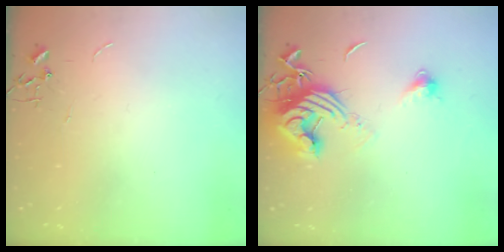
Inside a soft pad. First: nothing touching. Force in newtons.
{"total": 13.8, "press": 13.7, "slide": 1.7}